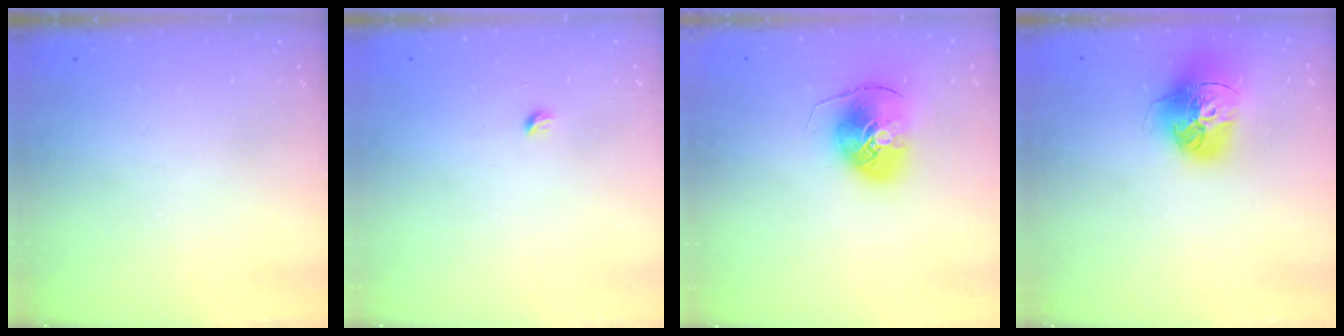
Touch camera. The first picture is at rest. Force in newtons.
{"total": 2.9, "press": 2.9, "slide": 0.4}
{"total": 9.3, "press": 9.2, "slide": 1.0}
{"total": 17.0, "press": 16.9, "slide": 1.7}